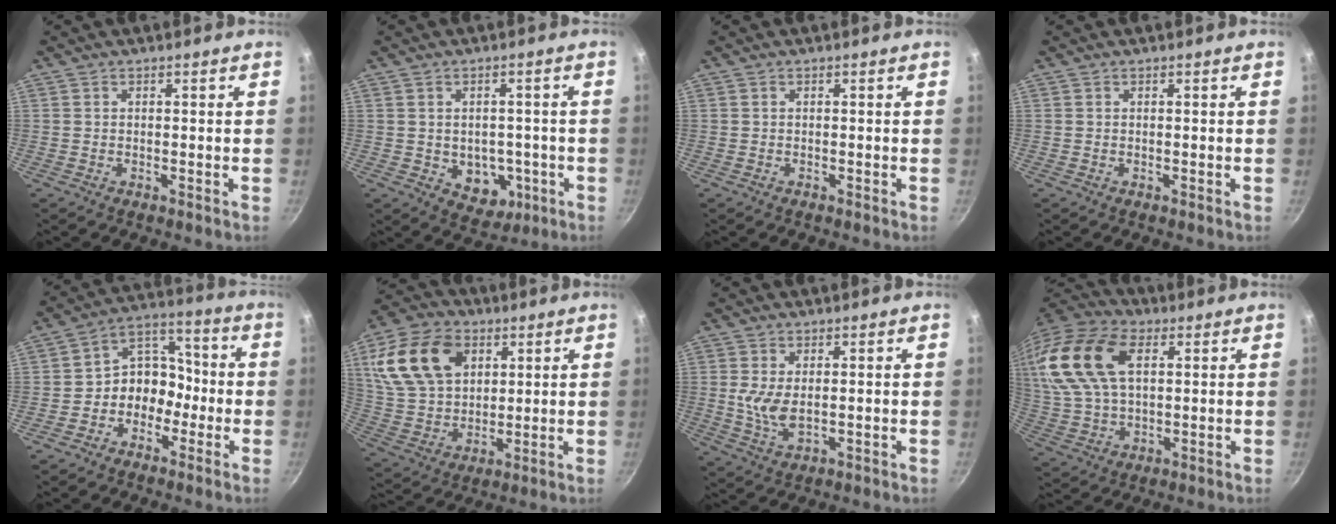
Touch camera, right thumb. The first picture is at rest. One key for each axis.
{"total": 7.9, "fx": -1.8, "fy": 6.1, "fz": 4.8, "tx": -0.031, "ty": 0.005, "tz": -0.010}
{"total": 0.0}
{"total": 0.0}
{"total": 9.4, "fx": -3.0, "fy": 7.6, "fz": 4.5, "tx": -0.018, "ty": 0.059, "tz": -0.064}
{"total": 18.4, "fx": 6.6, "fy": 12.8, "fz": 11.6, "tx": -0.194, "ty": -0.007, "tz": 0.126}
{"total": 5.5, "fx": 0.6, "fy": 2.7, "fz": 4.7, "tx": -0.093, "ty": -0.009, "tz": 0.018}
{"total": 20.6, "fx": 6.4, "fy": 12.3, "fz": 15.3, "tx": -0.309, "ty": 0.006, "tz": 0.113}